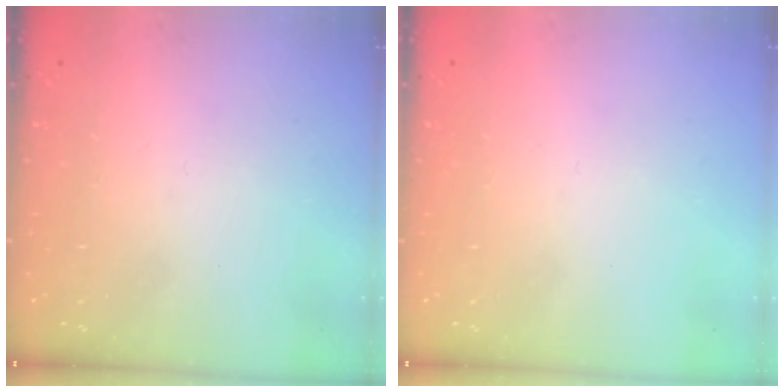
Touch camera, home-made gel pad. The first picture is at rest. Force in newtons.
{"total": 0.0}